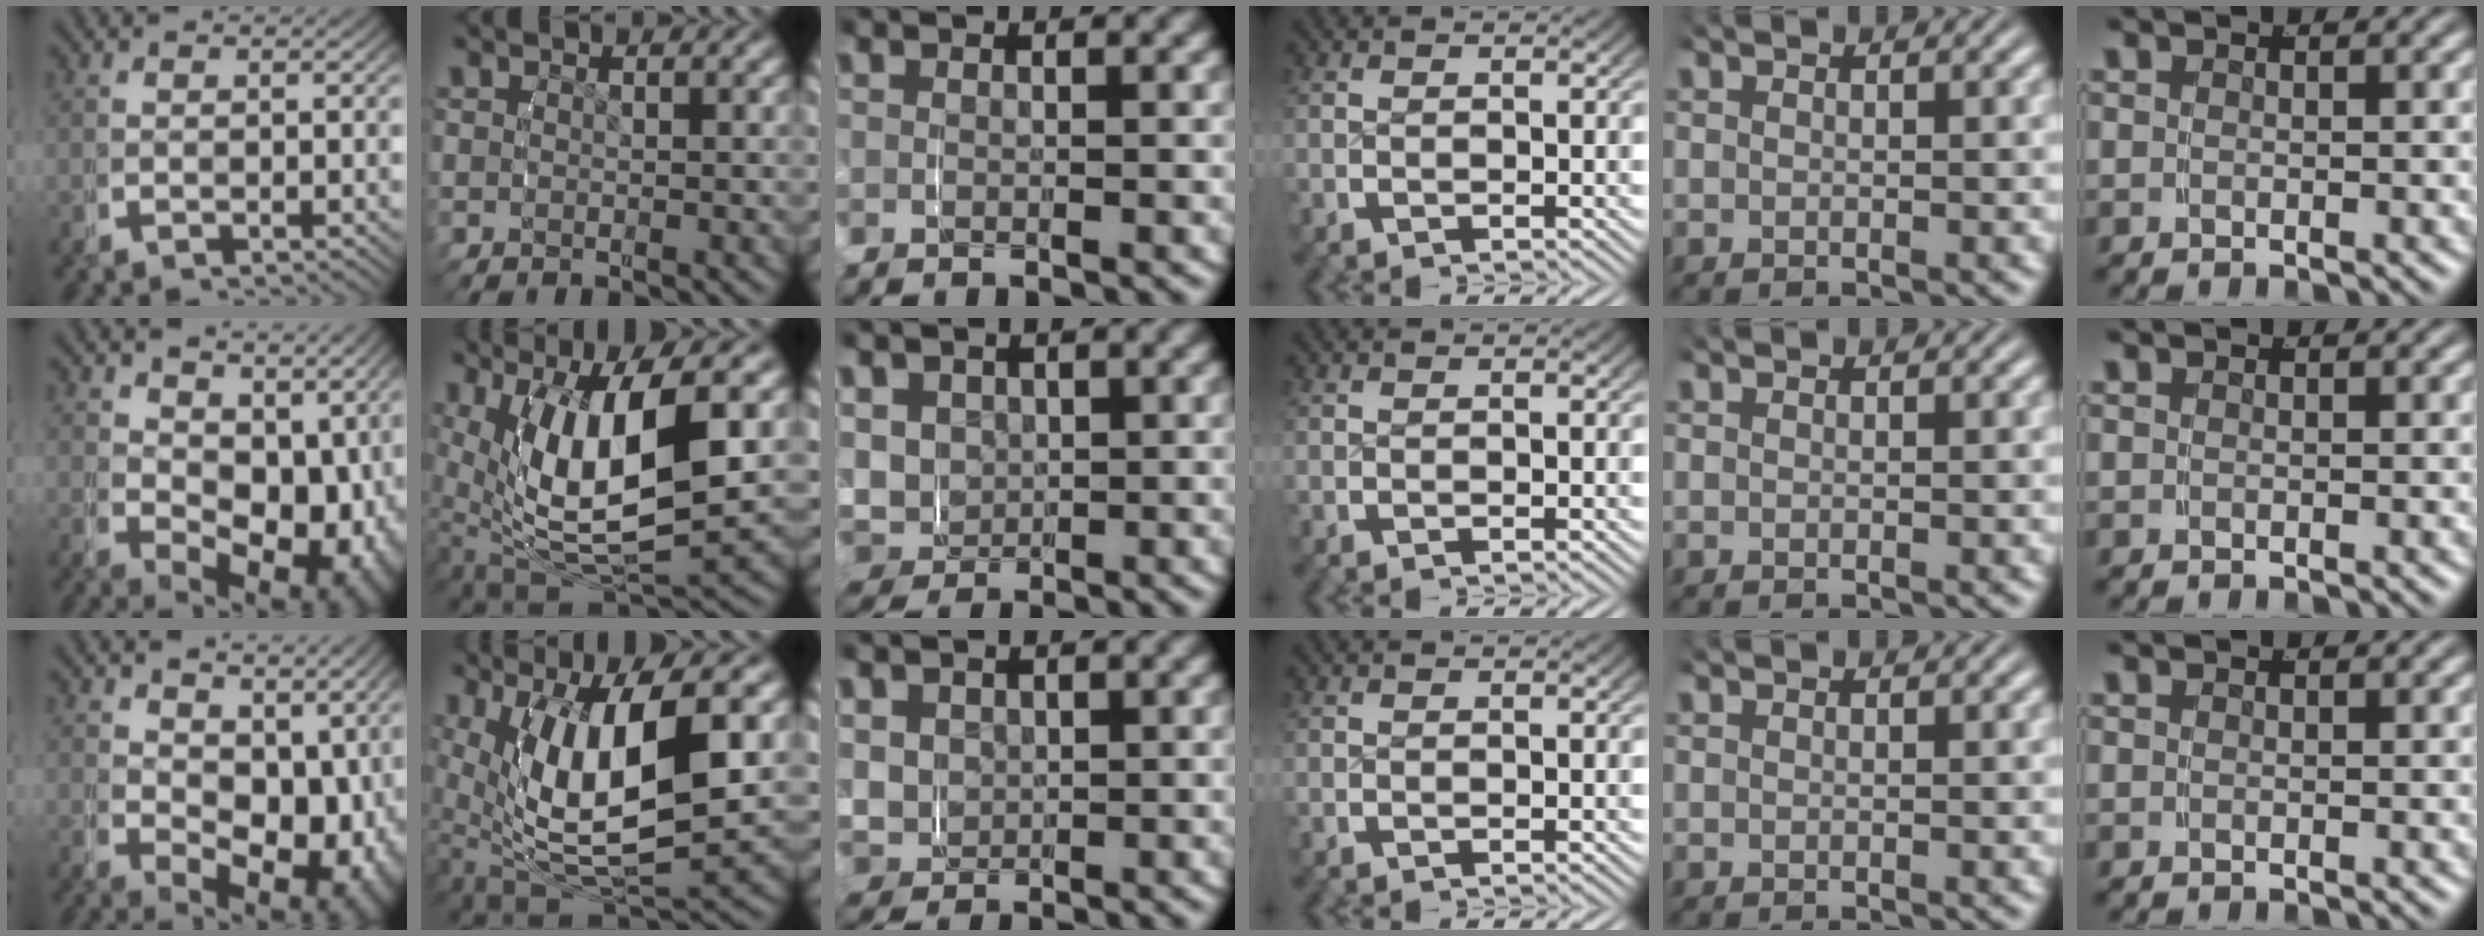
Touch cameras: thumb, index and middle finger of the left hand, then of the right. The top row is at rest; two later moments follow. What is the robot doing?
{"motion": "grasp_and_lifting", "object": "water bottle"}